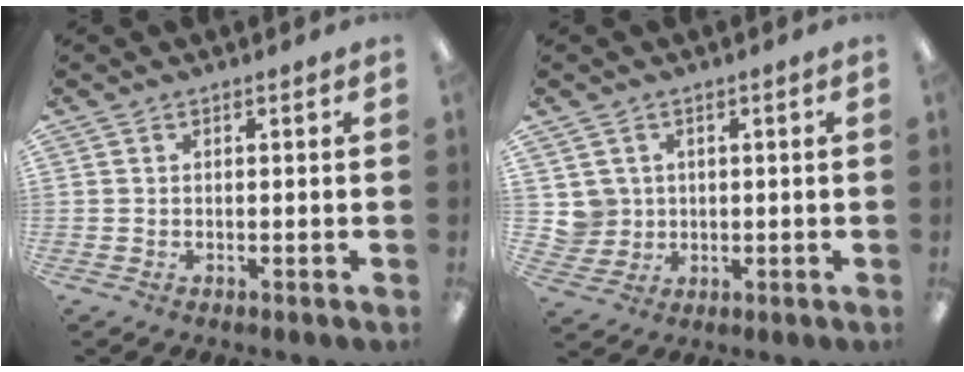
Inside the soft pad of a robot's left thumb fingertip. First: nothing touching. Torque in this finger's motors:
{"motor_torque": [-0.07, 0.20, -0.22, 0.16, 0.01]}